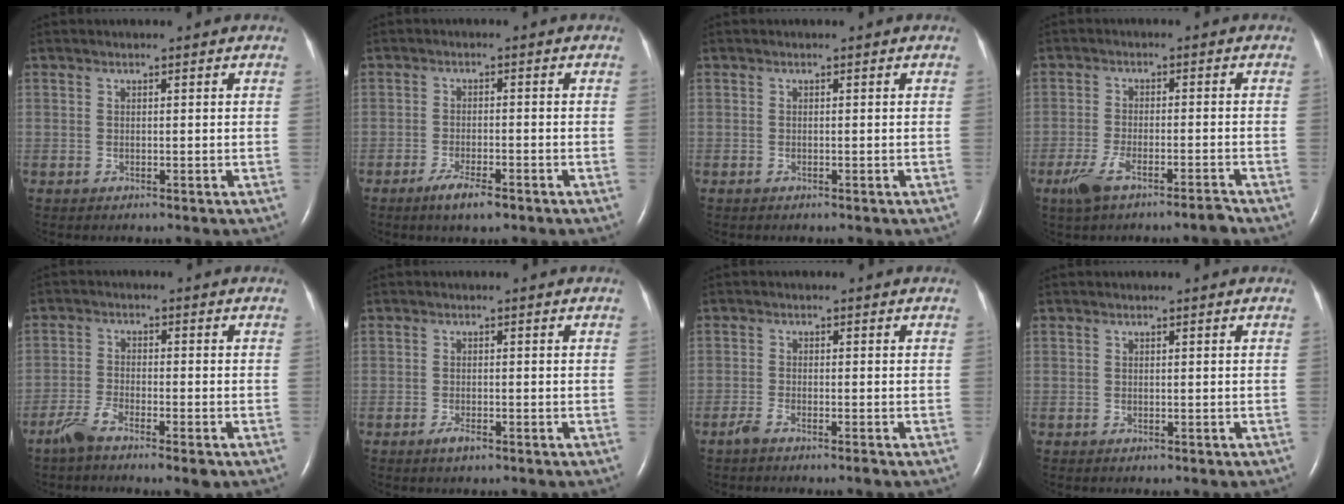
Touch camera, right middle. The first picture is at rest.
{"total": 4.0, "force": [-2.7, 0.7, 2.9], "torque": [-0.058, -0.005, -0.046]}
{"total": 0.0}
{"total": 5.4, "force": [-3.9, 0.4, 3.6], "torque": [-0.074, -0.007, -0.073]}
{"total": 5.2, "force": [-3.8, 0.8, 3.4], "torque": [-0.071, -0.003, -0.070]}
{"total": 1.6, "force": [-1.1, 0.4, 1.1], "torque": [-0.028, -0.003, -0.017]}
{"total": 2.3, "force": [-1.9, 0.1, 1.3], "torque": [-0.030, -0.004, -0.037]}
{"total": 0.0}